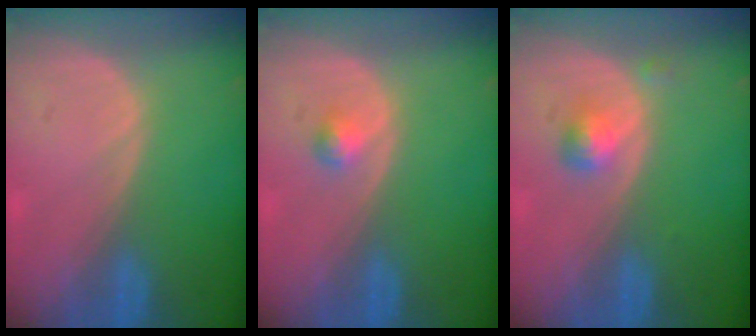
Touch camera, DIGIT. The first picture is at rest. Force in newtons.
{"total": 1.5, "press": 1.5, "slide": 0.3}
{"total": 2.4, "press": 2.4, "slide": 0.2}